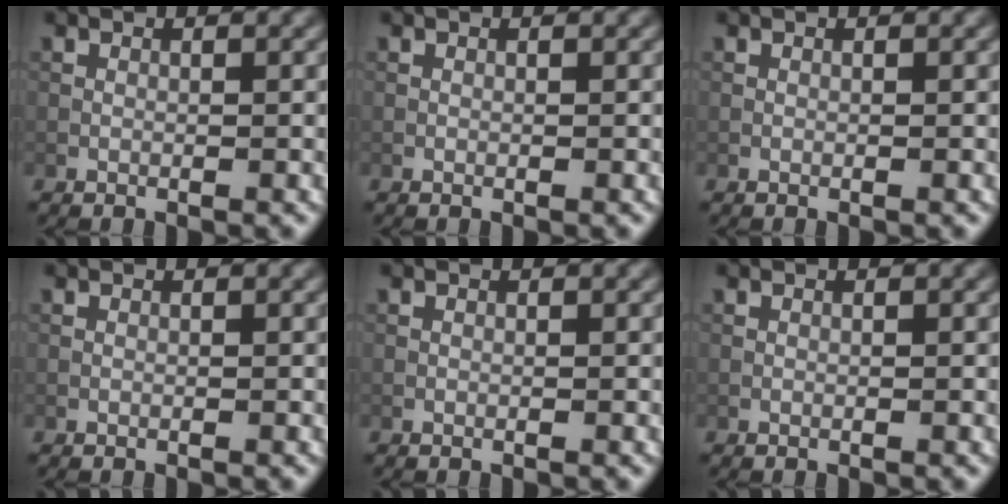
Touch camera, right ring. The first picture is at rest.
{"total": 0.0}
{"total": 0.0}
{"total": 0.0}
{"total": 0.0}
{"total": 0.0}